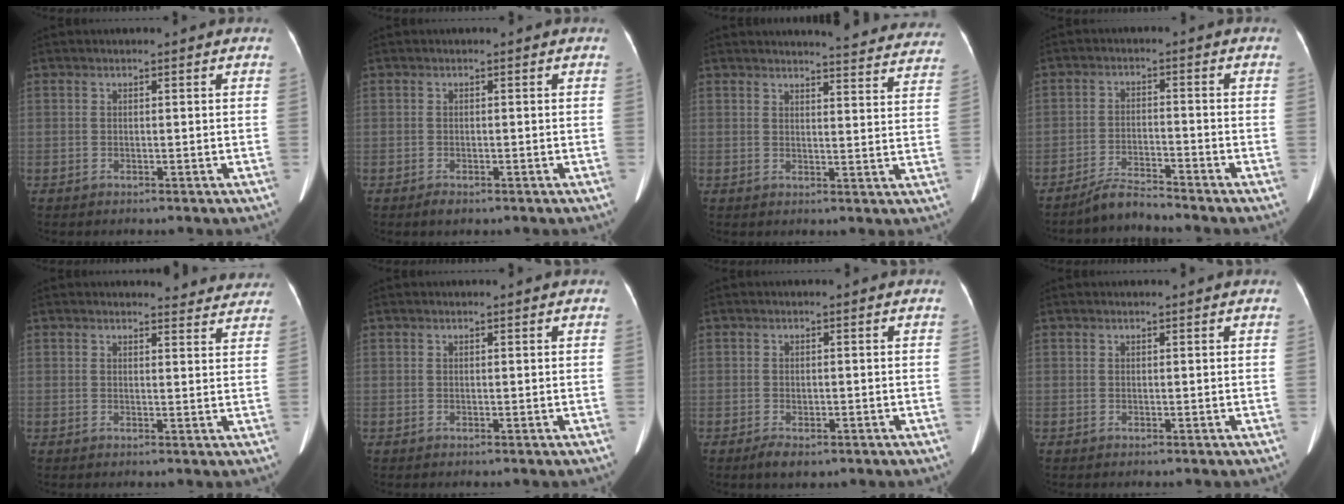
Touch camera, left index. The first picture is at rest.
{"total": 1.3, "force": [-0.9, 0.6, 0.7], "torque": [-0.015, -0.001, -0.009]}
{"total": 16.6, "force": [16.1, 1.6, 3.4], "torque": [-0.020, -0.071, 0.159]}
{"total": 4.1, "force": [-4.0, -0.6, 0.4], "torque": [-0.016, -0.018, -0.073]}
{"total": 6.9, "force": [6.7, 1.6, 0.4], "torque": [0.019, -0.014, 0.051]}
{"total": 0.0}
{"total": 2.7, "force": [-1.6, 1.3, 1.7], "torque": [-0.037, -0.005, -0.018]}
{"total": 0.6, "force": [0.5, 0.0, 0.2], "torque": [-0.004, 0.007, 0.009]}